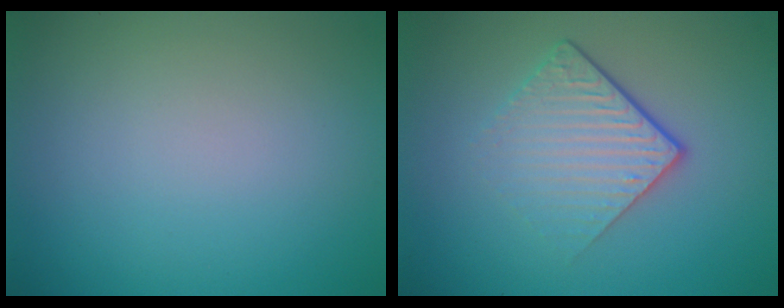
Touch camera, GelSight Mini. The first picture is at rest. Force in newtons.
{"total": 4.4, "press": 2.7, "slide": 3.5}